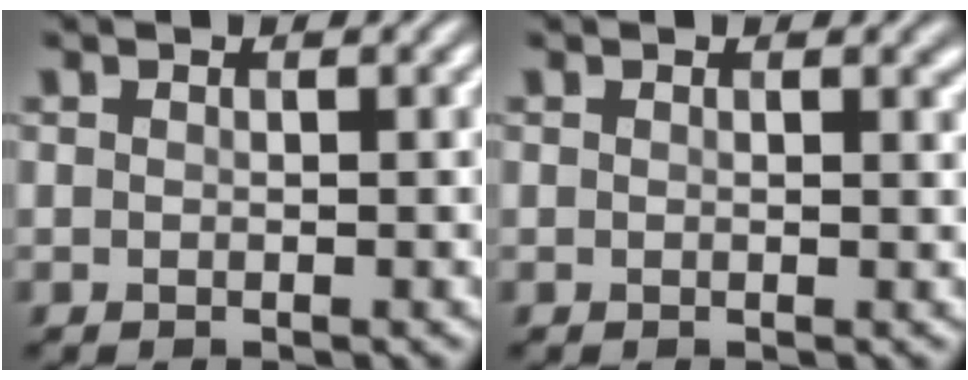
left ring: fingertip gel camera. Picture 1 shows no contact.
{"total": 0.9, "force": [0.6, 0.3, 0.6], "torque": [-0.002, 0.003, 0.009]}